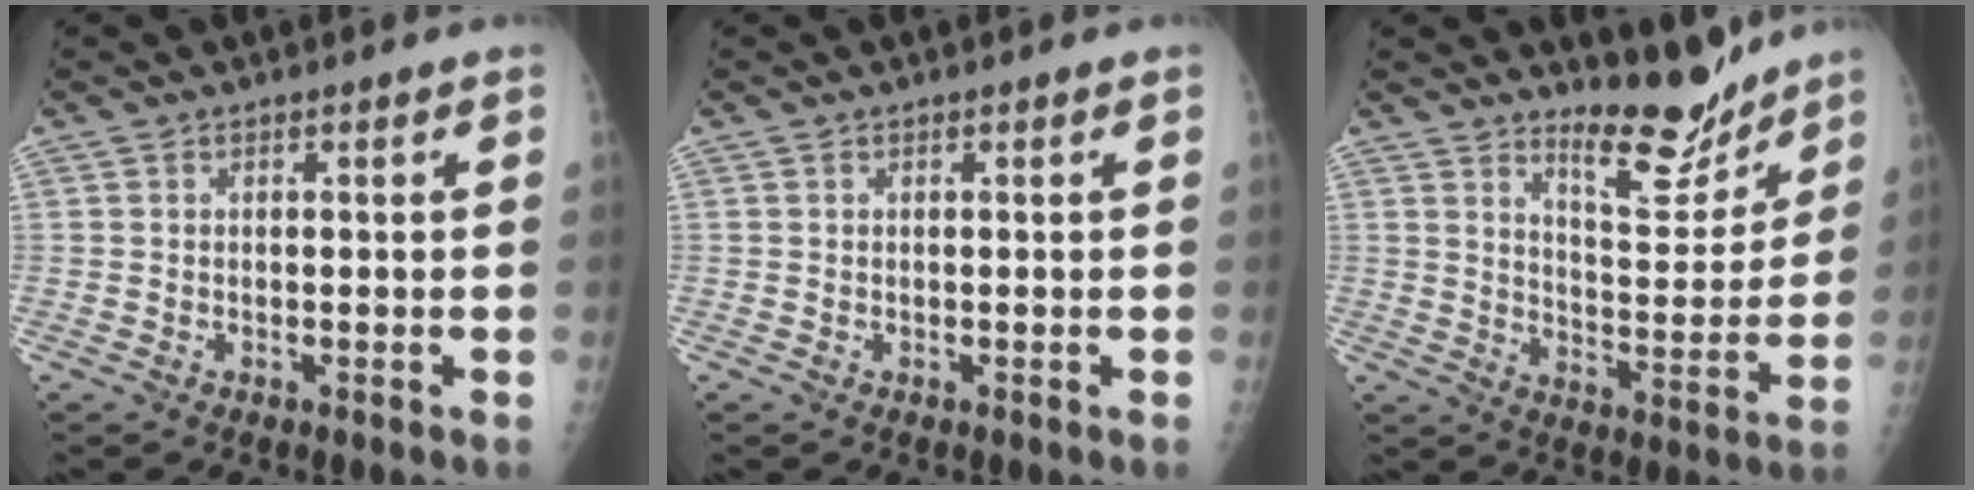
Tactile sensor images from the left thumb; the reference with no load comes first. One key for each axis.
{"total": 0.0}
{"total": 10.4, "fx": 9.2, "fy": 2.7, "fz": 3.8, "tx": -0.029, "ty": -0.083, "tz": 0.157}